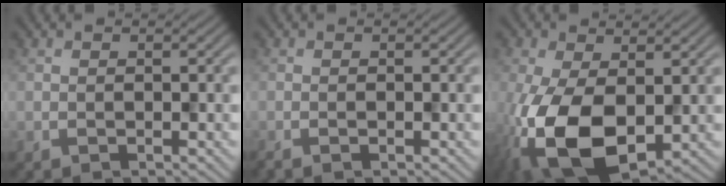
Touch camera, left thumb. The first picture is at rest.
{"total": 1.0, "force": [-0.8, 0.0, 0.5], "torque": [-0.010, 0.001, -0.011]}
{"total": 12.2, "force": [-3.0, 6.5, 9.8], "torque": [-0.234, -0.037, -0.042]}